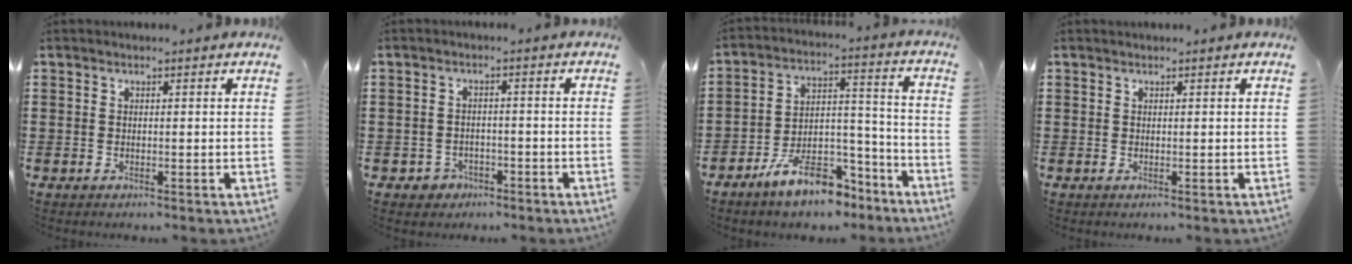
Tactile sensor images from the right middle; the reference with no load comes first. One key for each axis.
{"total": 2.1, "fx": -1.7, "fy": 1.3, "fz": 0.2, "tx": -0.011, "ty": 0.001, "tz": -0.038}
{"total": 10.1, "fx": -8.1, "fy": 3.5, "fz": 4.9, "tx": -0.083, "ty": 0.035, "tz": -0.152}
{"total": 0.0}